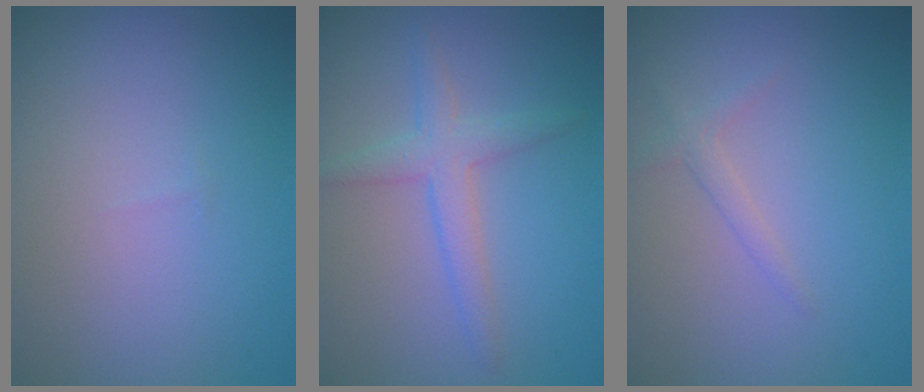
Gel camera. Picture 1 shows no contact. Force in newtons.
{"total": 2.8, "press": 2.7, "slide": 0.2}
{"total": 1.1, "press": 1.1, "slide": 0.1}